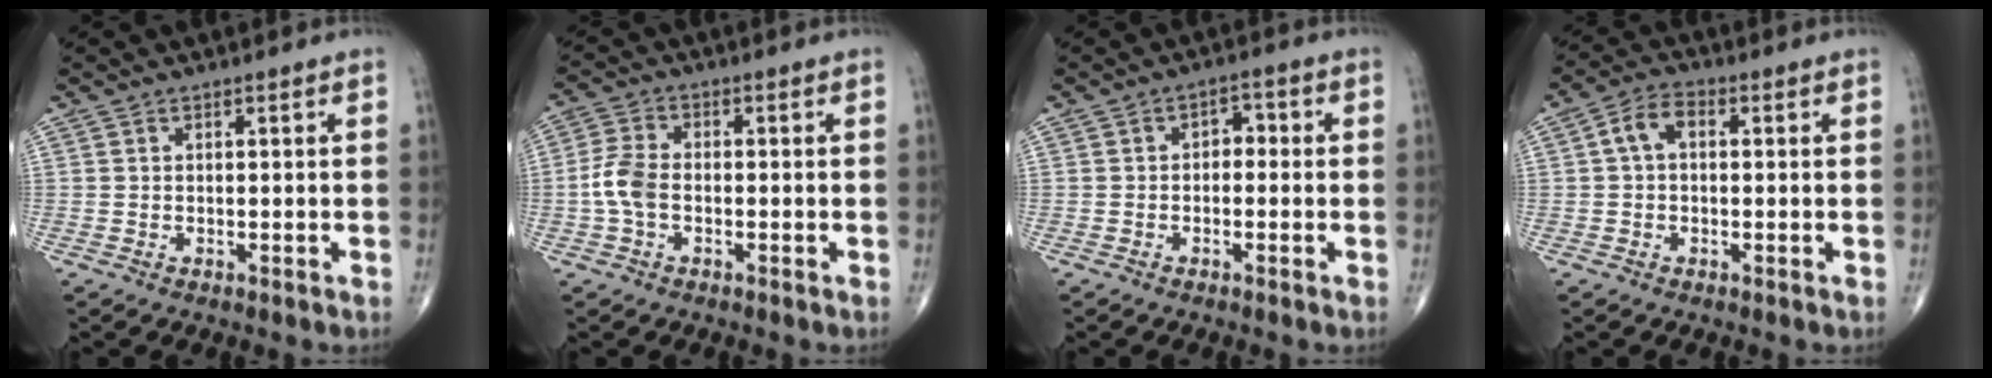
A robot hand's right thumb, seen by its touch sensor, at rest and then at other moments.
{"total": 5.4, "force": [-1.2, 3.2, 4.2], "torque": [-0.098, 0.016, -0.030]}
{"total": 3.0, "force": [-0.2, 2.1, 2.2], "torque": [-0.012, 0.015, -0.013]}
{"total": 5.0, "force": [0.6, 3.1, 3.9], "torque": [-0.068, 0.018, 0.003]}